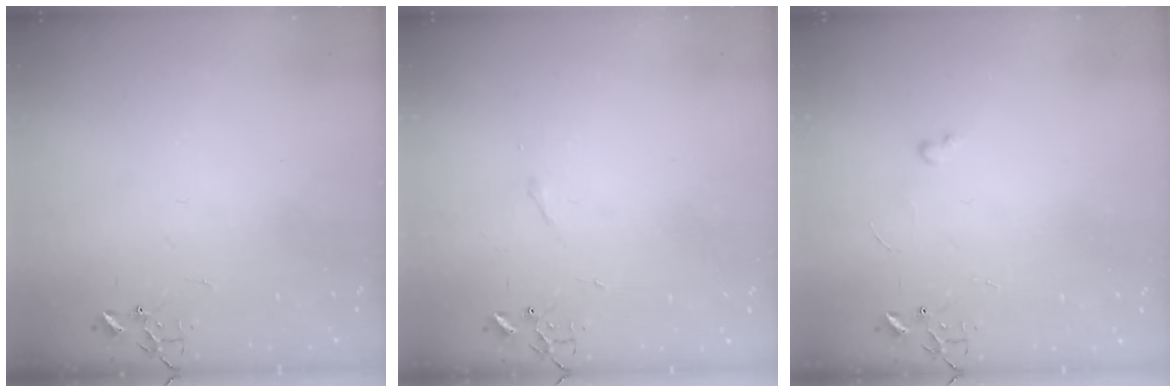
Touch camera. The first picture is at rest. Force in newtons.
{"total": 2.9, "press": 2.9, "slide": 0.5}
{"total": 2.6, "press": 2.6, "slide": 0.4}